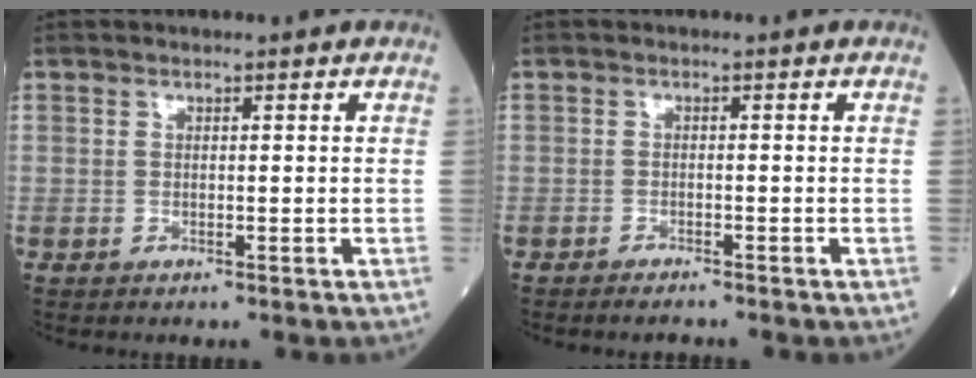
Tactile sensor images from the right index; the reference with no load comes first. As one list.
[{"total": 1.7, "force": [-1.6, 0.2, 0.6], "torque": [-0.013, -0.004, -0.024]}]